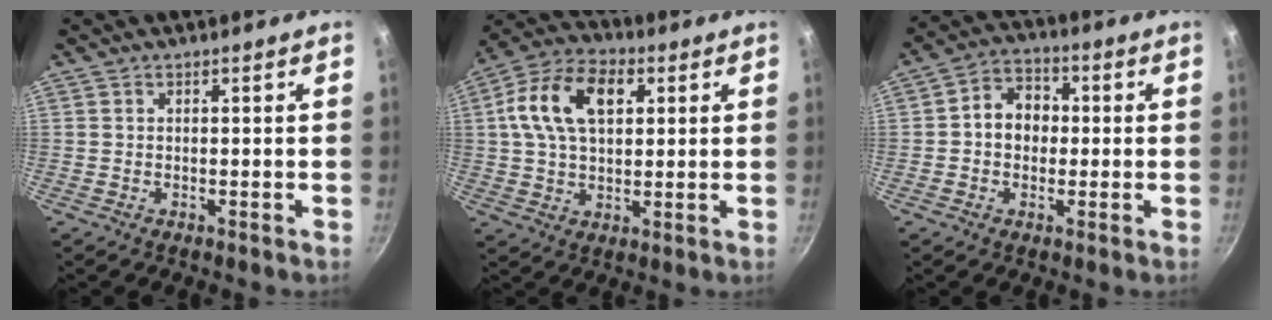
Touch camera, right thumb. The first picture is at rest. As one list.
[{"total": 14.5, "force": [3.8, 9.1, 10.6], "torque": [-0.175, 0.014, 0.052]}, {"total": 7.9, "force": [0.2, 6.4, 4.6], "torque": [-0.039, 0.018, -0.011]}]